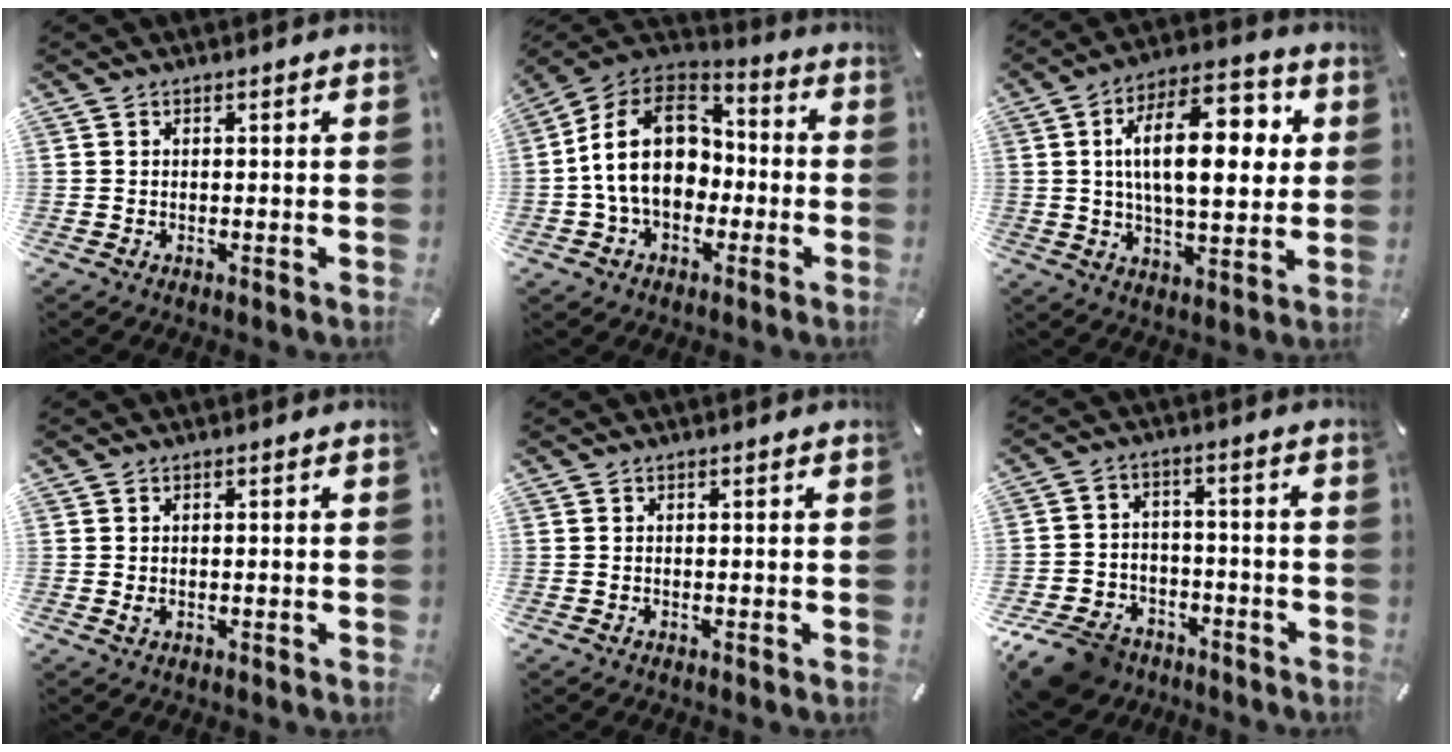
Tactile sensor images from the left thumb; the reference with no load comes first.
{"total": 17.9, "force": [-1.5, 13.5, 11.6], "torque": [-0.232, 0.026, -0.027]}
{"total": 18.4, "force": [4.2, 8.9, 15.5], "torque": [-0.247, -0.002, 0.061]}
{"total": 1.1, "force": [-0.1, 0.6, 0.9], "torque": [-0.018, 0.000, -0.002]}
{"total": 0.0}
{"total": 11.0, "force": [-8.3, 6.5, 3.3], "torque": [-0.058, 0.060, -0.151]}